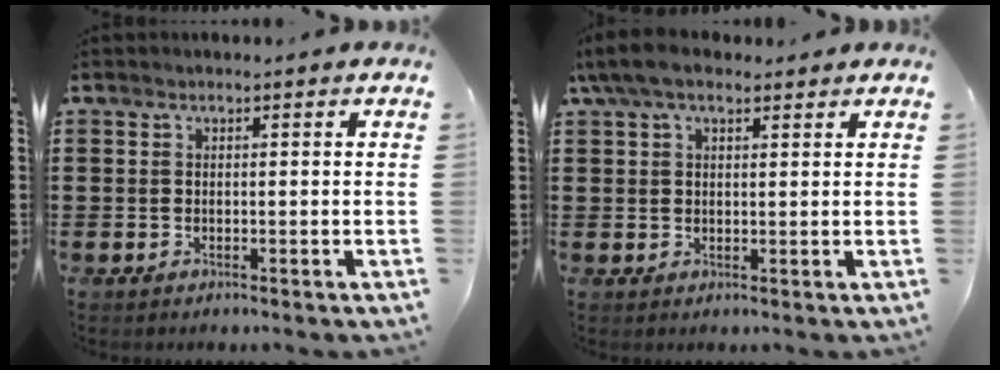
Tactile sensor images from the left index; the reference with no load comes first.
{"total": 5.5, "force": [3.8, 2.1, 3.4], "torque": [-0.077, 0.006, 0.071]}